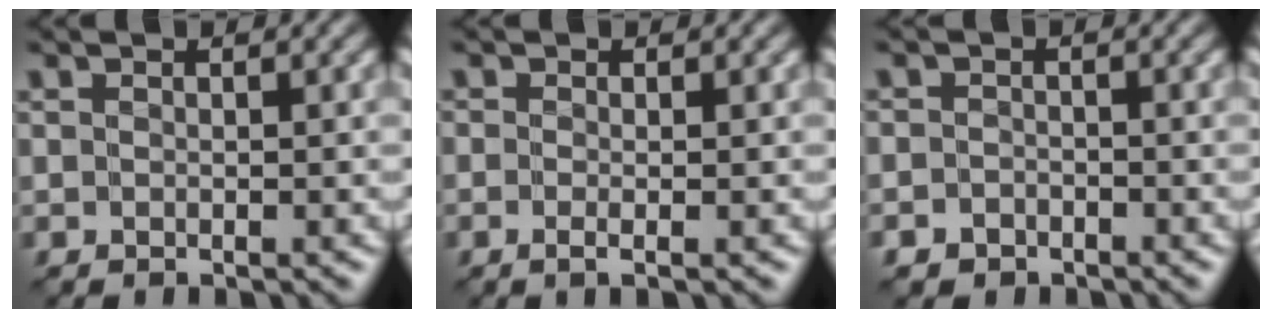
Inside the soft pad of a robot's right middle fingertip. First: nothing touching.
{"total": 0.7, "force": [-0.3, -0.1, 0.7], "torque": [-0.013, -0.003, -0.008]}
{"total": 1.9, "force": [-1.5, 1.2, -0.1], "torque": [0.018, 0.007, -0.030]}